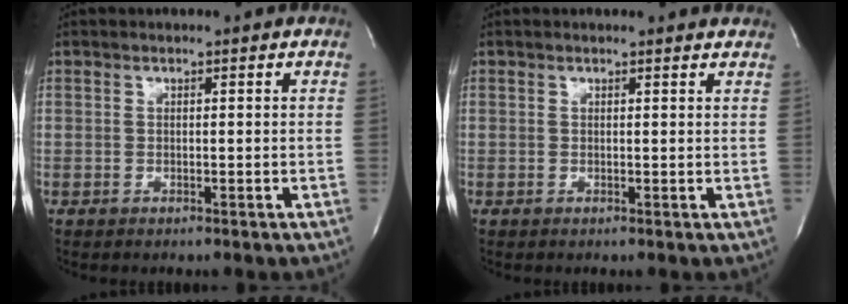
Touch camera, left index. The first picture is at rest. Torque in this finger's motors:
{"motor_torque": [0.03, -0.24, -0.08, -0.04]}